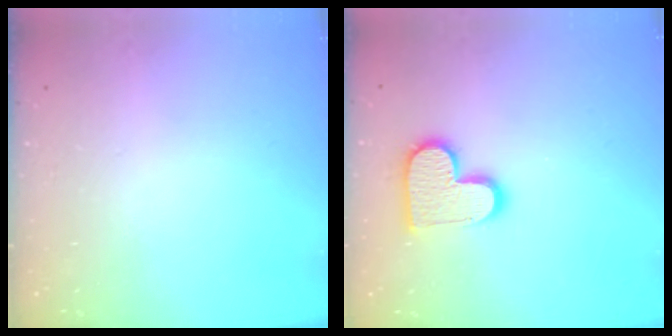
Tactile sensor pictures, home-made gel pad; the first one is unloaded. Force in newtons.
{"total": 13.5, "press": 13.5, "slide": 0.8}